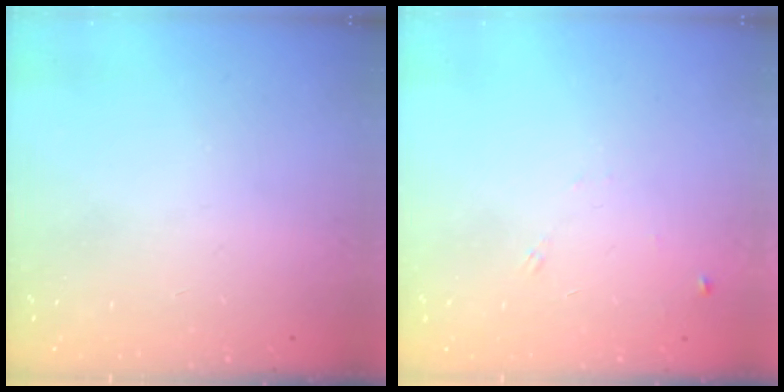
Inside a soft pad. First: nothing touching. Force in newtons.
{"total": 5.7, "press": 5.6, "slide": 0.7}